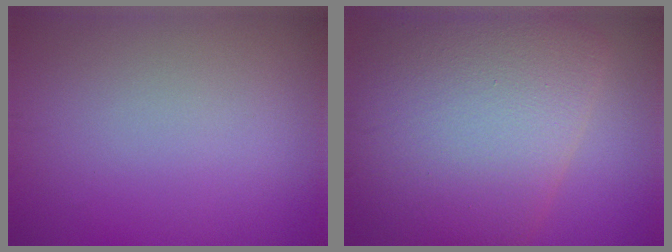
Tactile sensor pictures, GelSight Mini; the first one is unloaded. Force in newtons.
{"total": 12.5, "press": 12.5, "slide": 0.3}